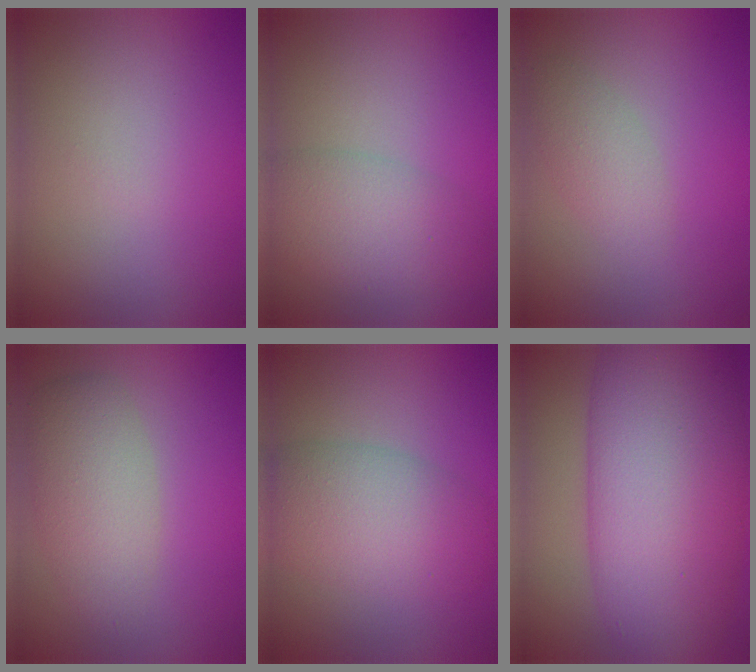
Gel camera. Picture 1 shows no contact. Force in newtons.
{"total": 4.8, "press": 4.8, "slide": 0.1}
{"total": 2.2, "press": 2.2, "slide": 0.1}
{"total": 4.3, "press": 4.3, "slide": 0.1}
{"total": 6.3, "press": 6.3, "slide": 0.1}
{"total": 13.7, "press": 13.7, "slide": 0.1}